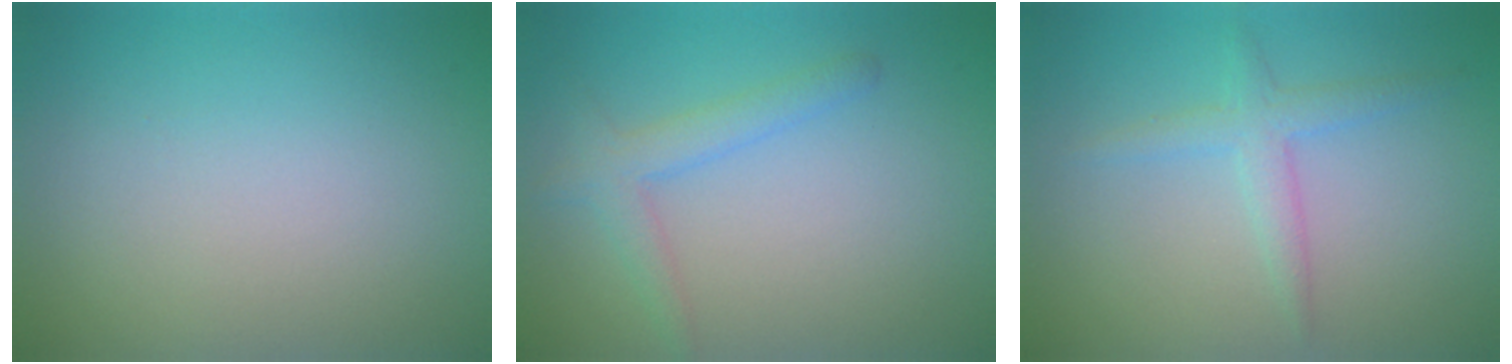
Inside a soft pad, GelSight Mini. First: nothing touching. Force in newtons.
{"total": 2.5, "press": 2.5, "slide": 0.1}
{"total": 2.2, "press": 2.2, "slide": 0.1}